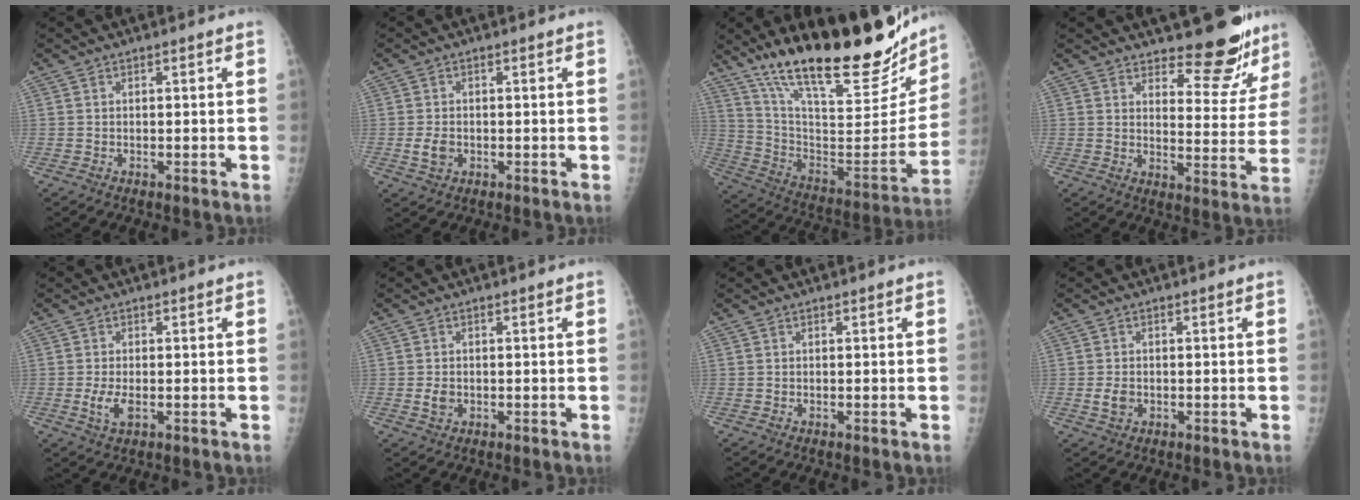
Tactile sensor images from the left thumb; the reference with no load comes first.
{"total": 3.1, "force": [-0.6, 2.3, 2.0], "torque": [-0.034, 0.000, -0.008]}
{"total": 32.5, "force": [23.8, 9.1, 20.1], "torque": [-0.287, -0.088, 0.374]}
{"total": 12.8, "force": [11.0, 4.4, 4.8], "torque": [-0.020, -0.096, 0.140]}
{"total": 3.4, "force": [-0.6, 1.7, 2.9], "torque": [-0.065, -0.007, -0.012]}
{"total": 2.3, "force": [-0.3, 1.8, 1.4], "torque": [-0.020, 0.000, -0.003]}
{"total": 0.0}
{"total": 2.6, "force": [-0.4, 2.0, 1.7], "torque": [-0.027, 0.000, -0.005]}